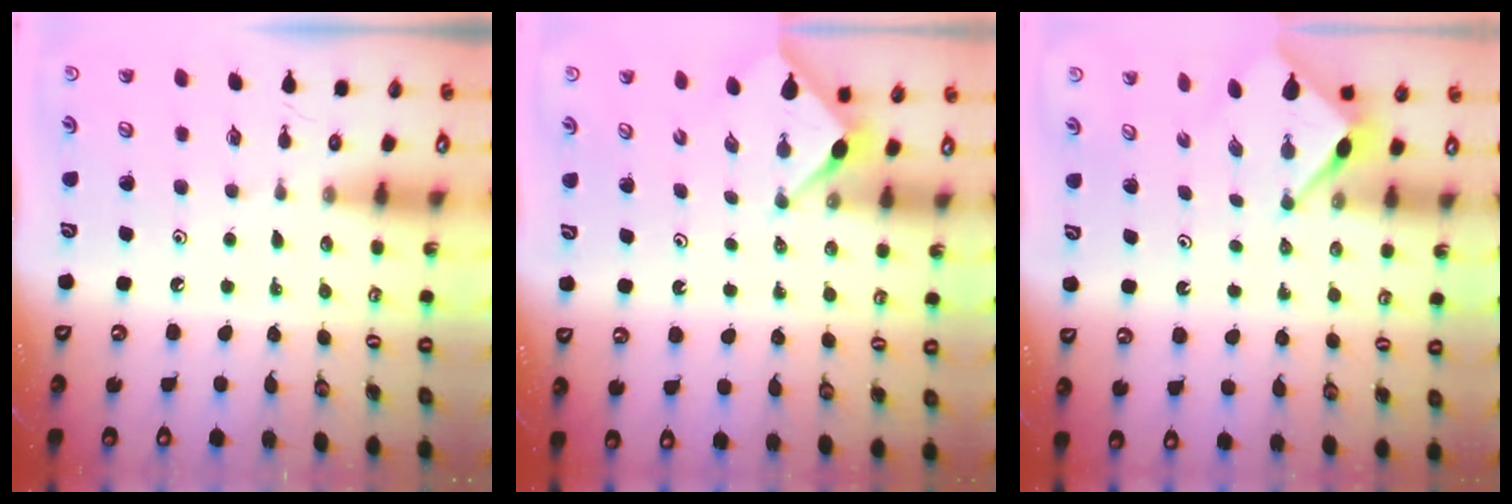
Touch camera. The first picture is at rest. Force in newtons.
{"total": 2.9, "press": 2.9, "slide": 0.4}
{"total": 2.9, "press": 2.9, "slide": 0.3}